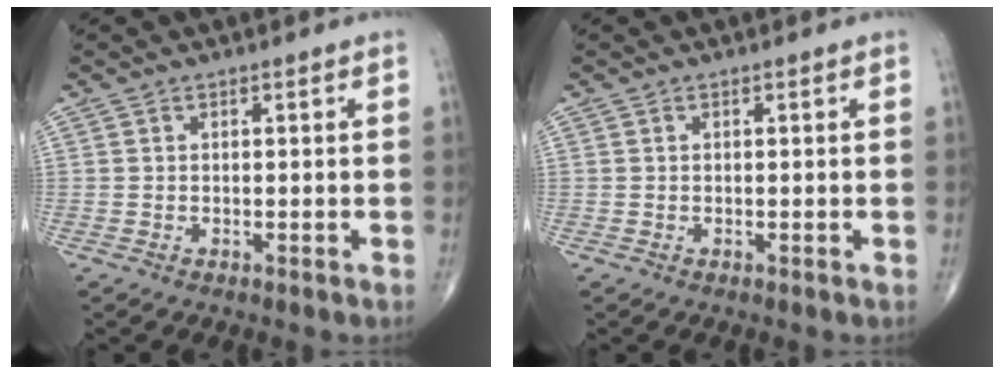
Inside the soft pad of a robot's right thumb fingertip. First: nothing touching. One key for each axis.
{"total": 0.0}